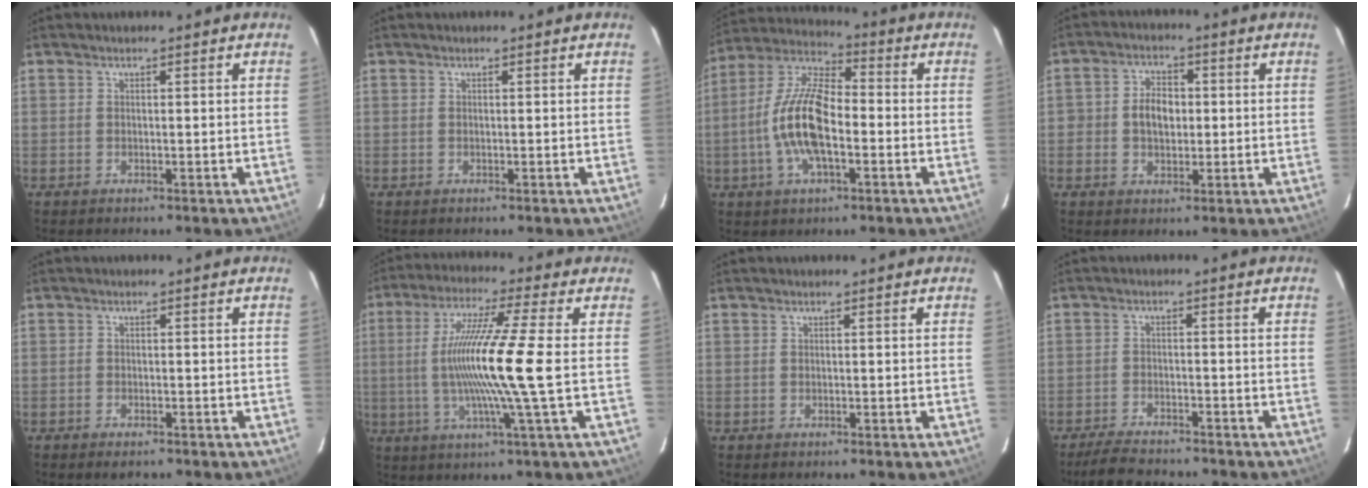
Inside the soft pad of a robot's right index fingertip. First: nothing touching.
{"total": 0.0}
{"total": 14.0, "force": [-3.0, 5.7, 12.4], "torque": [-0.258, 0.007, -0.064]}
{"total": 5.4, "force": [-0.2, 4.2, 3.4], "torque": [-0.065, 0.013, -0.001]}
{"total": 2.1, "force": [-1.6, 0.9, 0.9], "torque": [-0.024, -0.003, -0.028]}
{"total": 14.2, "force": [-0.9, -1.9, 14.1], "torque": [-0.261, -0.007, -0.020]}
{"total": 0.0}
{"total": 7.8, "force": [-7.0, 1.8, 2.9], "torque": [-0.082, -0.011, -0.114]}